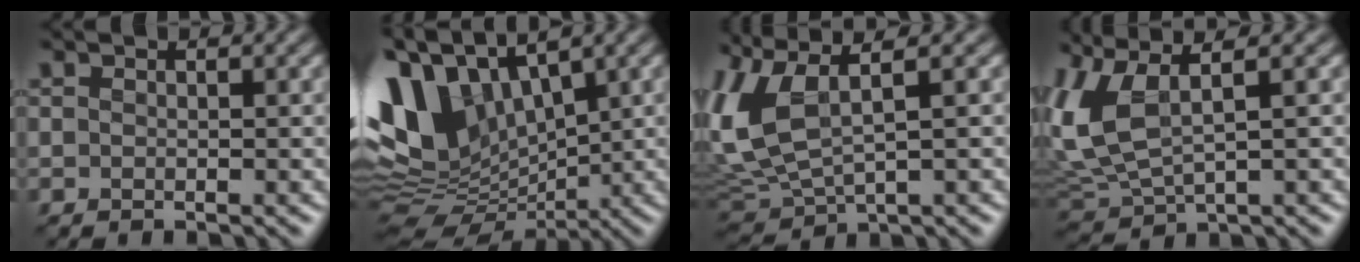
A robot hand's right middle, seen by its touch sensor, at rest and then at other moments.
{"total": 10.6, "force": [2.6, 6.9, 7.5], "torque": [-0.173, 0.009, 0.048]}
{"total": 8.0, "force": [2.0, 3.3, 7.0], "torque": [-0.183, 0.005, 0.038]}
{"total": 6.7, "force": [1.7, 2.6, 5.9], "torque": [-0.155, 0.007, 0.033]}